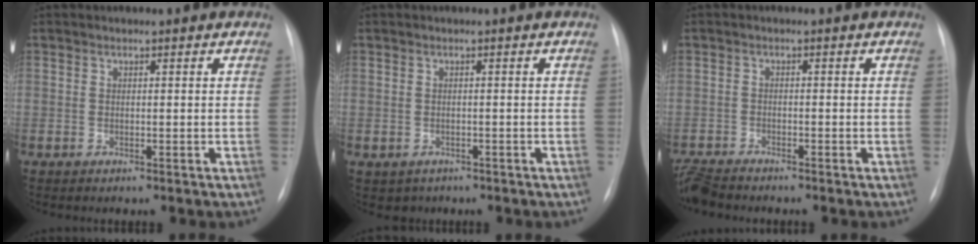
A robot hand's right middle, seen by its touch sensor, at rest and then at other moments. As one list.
[{"total": 1.9, "force": [-1.3, 1.4, 0.0], "torque": [-0.003, 0.004, -0.015]}, {"total": 4.5, "force": [-4.4, 0.2, 1.0], "torque": [-0.018, -0.020, -0.082]}]